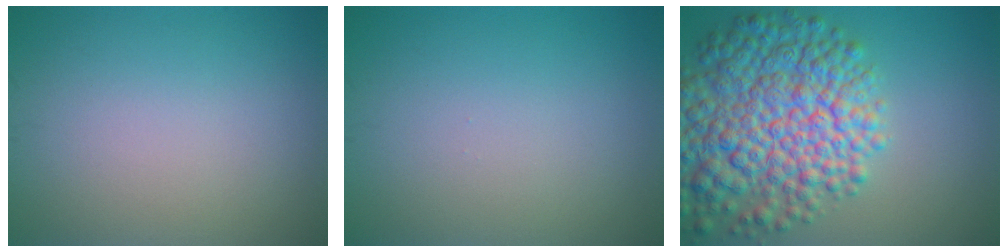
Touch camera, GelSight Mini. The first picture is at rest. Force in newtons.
{"total": 0.0}
{"total": 10.9, "press": 10.9, "slide": 0.4}